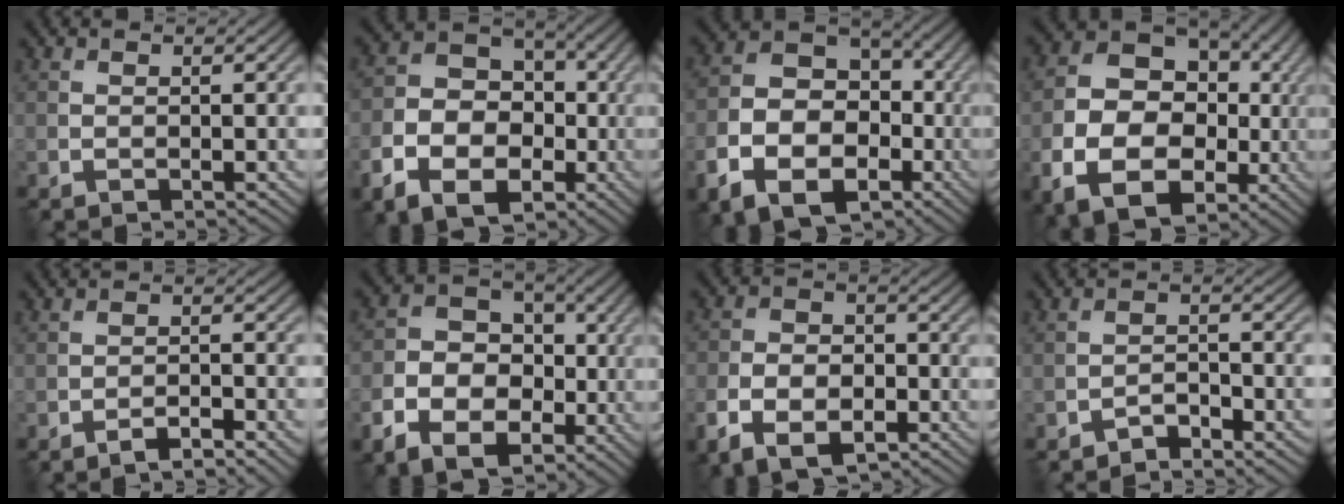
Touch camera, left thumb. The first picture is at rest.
{"total": 11.3, "force": [-4.2, 8.2, 6.5], "torque": [-0.132, -0.029, -0.089]}
{"total": 13.3, "force": [-5.2, 9.4, 7.9], "torque": [-0.154, -0.032, -0.097]}
{"total": 14.4, "force": [-3.1, 10.8, 9.1], "torque": [-0.166, -0.029, -0.050]}
{"total": 3.3, "force": [-2.5, 0.5, 2.1], "torque": [-0.034, 0.009, -0.043]}
{"total": 9.6, "force": [-3.4, 7.1, 5.5], "torque": [-0.105, -0.020, -0.073]}
{"total": 8.2, "force": [-4.2, 4.8, 5.1], "torque": [-0.105, -0.013, -0.077]}
{"total": 2.8, "force": [-2.4, 0.7, 1.2], "torque": [-0.018, 0.008, -0.049]}